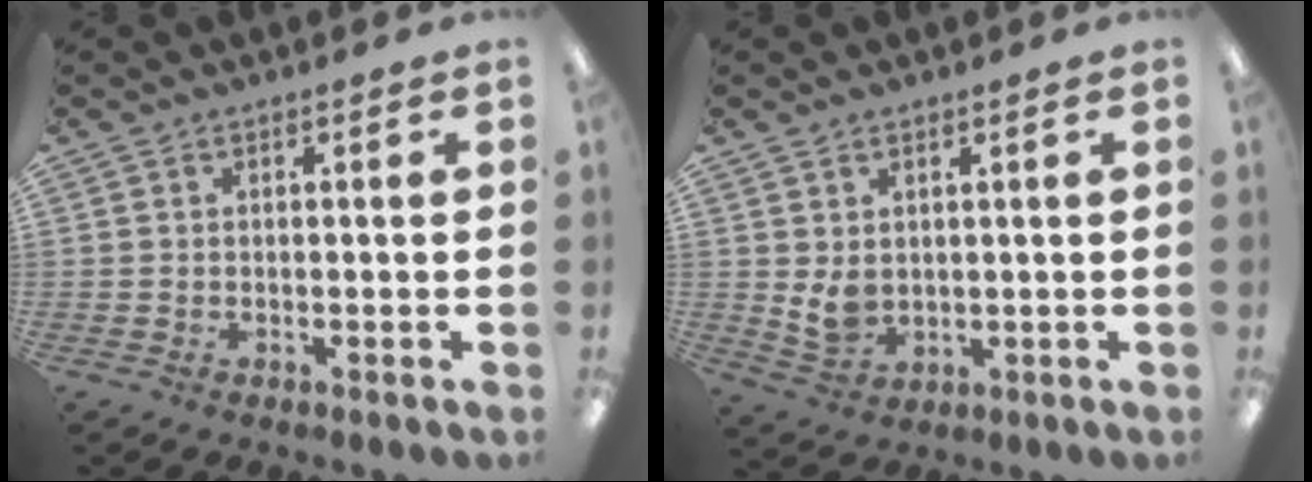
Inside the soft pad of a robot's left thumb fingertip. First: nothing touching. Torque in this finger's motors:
{"motor_torque": [0.65, 0.76, 0.38, -0.66, 0.03]}